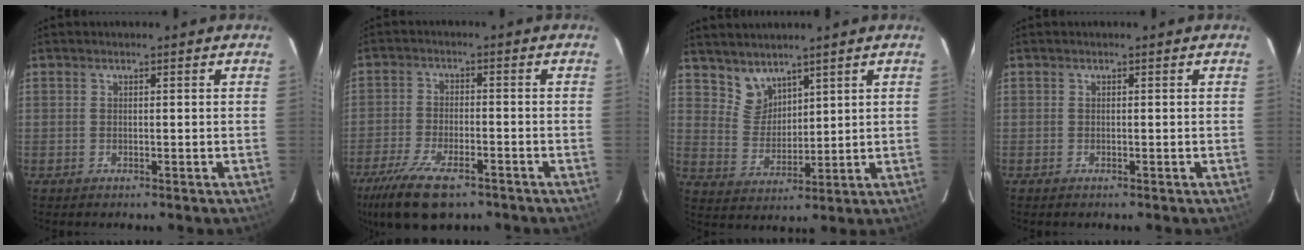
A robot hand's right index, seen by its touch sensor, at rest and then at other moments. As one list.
[{"total": 13.8, "force": [-9.4, 5.3, 8.6], "torque": [-0.199, -0.033, -0.166]}, {"total": 5.6, "force": [4.7, 2.9, 0.9], "torque": [-0.009, 0.002, 0.101]}, {"total": 0.0}]